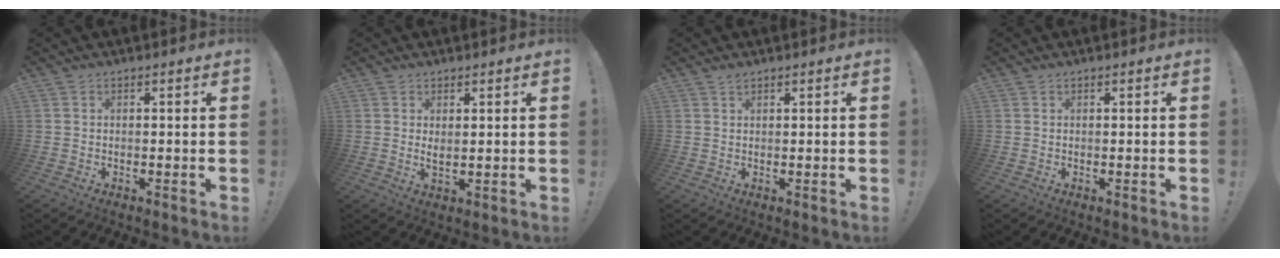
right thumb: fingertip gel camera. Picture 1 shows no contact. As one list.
[{"total": 2.6, "force": [1.6, 0.8, 1.9], "torque": [-0.025, -0.013, 0.025]}, {"total": 0.9, "force": [0.7, 0.3, 0.5], "torque": [-0.010, 0.000, 0.014]}, {"total": 0.0}]